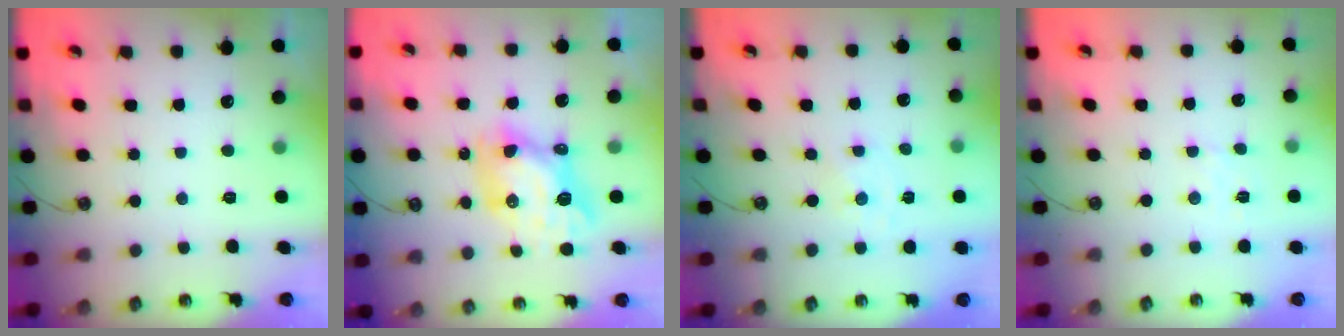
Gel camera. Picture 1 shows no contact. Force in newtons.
{"total": 10.7, "press": 10.6, "slide": 0.9}
{"total": 0.0}
{"total": 1.7, "press": 1.6, "slide": 0.4}